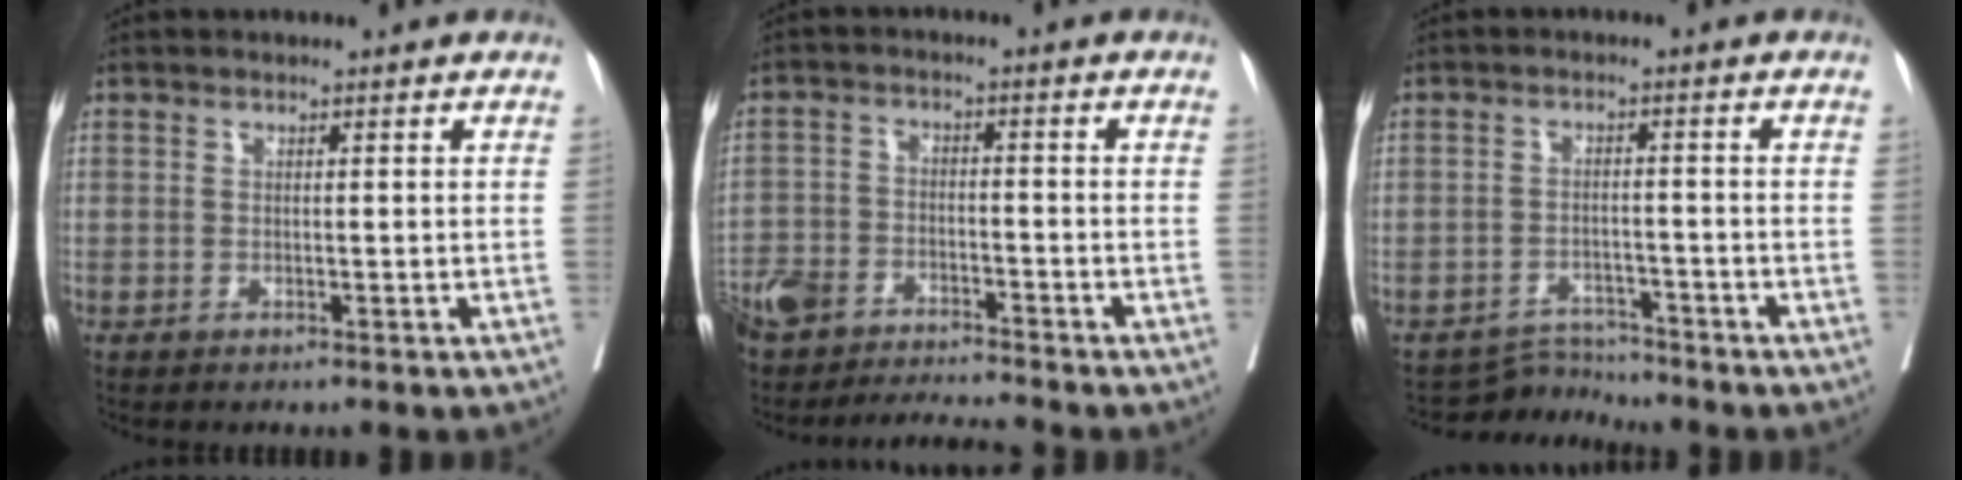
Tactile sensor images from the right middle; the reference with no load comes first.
{"total": 9.6, "force": [-9.1, 1.6, 2.8], "torque": [-0.053, 0.012, -0.159]}
{"total": 3.8, "force": [-3.5, -0.1, -1.5], "torque": [0.030, 0.001, -0.056]}